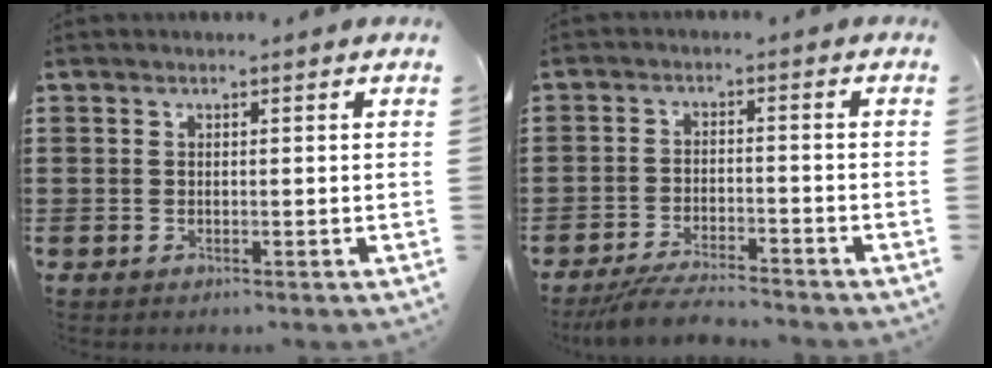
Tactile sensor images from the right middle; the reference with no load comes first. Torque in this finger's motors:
{"motor_torque": [0.31, 0.03, 0.06, 0.03]}